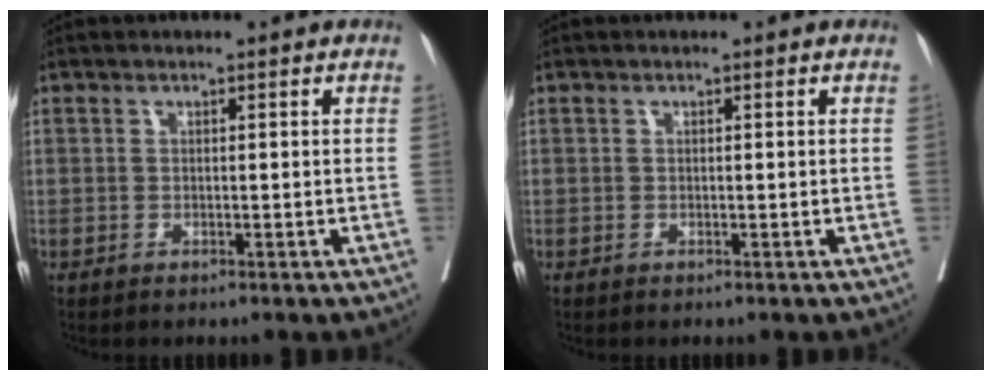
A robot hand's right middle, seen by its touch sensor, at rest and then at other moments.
{"total": 0.0}